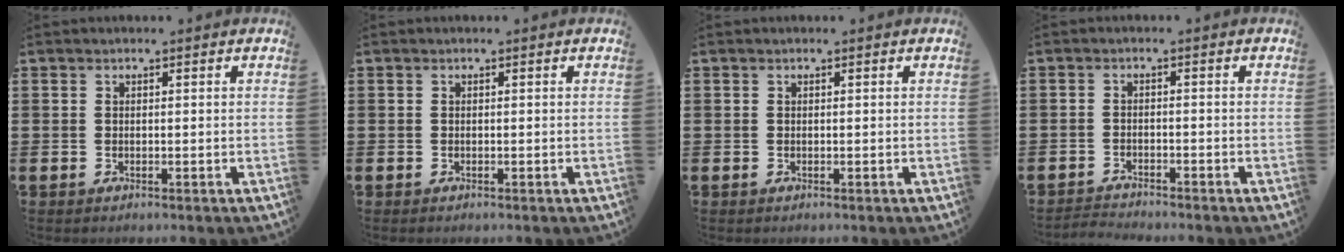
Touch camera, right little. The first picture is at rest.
{"total": 0.0}
{"total": 0.0}
{"total": 1.8, "force": [-1.8, -0.1, -0.2], "torque": [-0.001, 0.003, -0.039]}